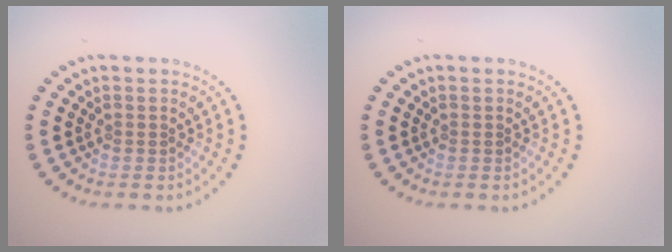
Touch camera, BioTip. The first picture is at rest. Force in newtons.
{"total": 0.0}